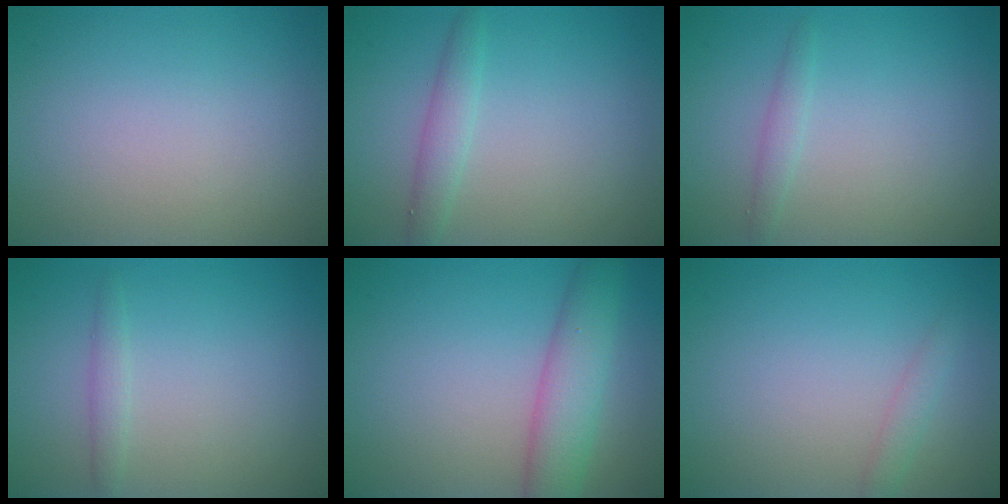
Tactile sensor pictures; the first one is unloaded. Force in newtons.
{"total": 1.9, "press": 1.9, "slide": 0.1}
{"total": 1.1, "press": 1.1, "slide": 0.0}
{"total": 1.1, "press": 1.0, "slide": 0.1}
{"total": 4.8, "press": 4.8, "slide": 0.2}
{"total": 1.2, "press": 1.2, "slide": 0.2}